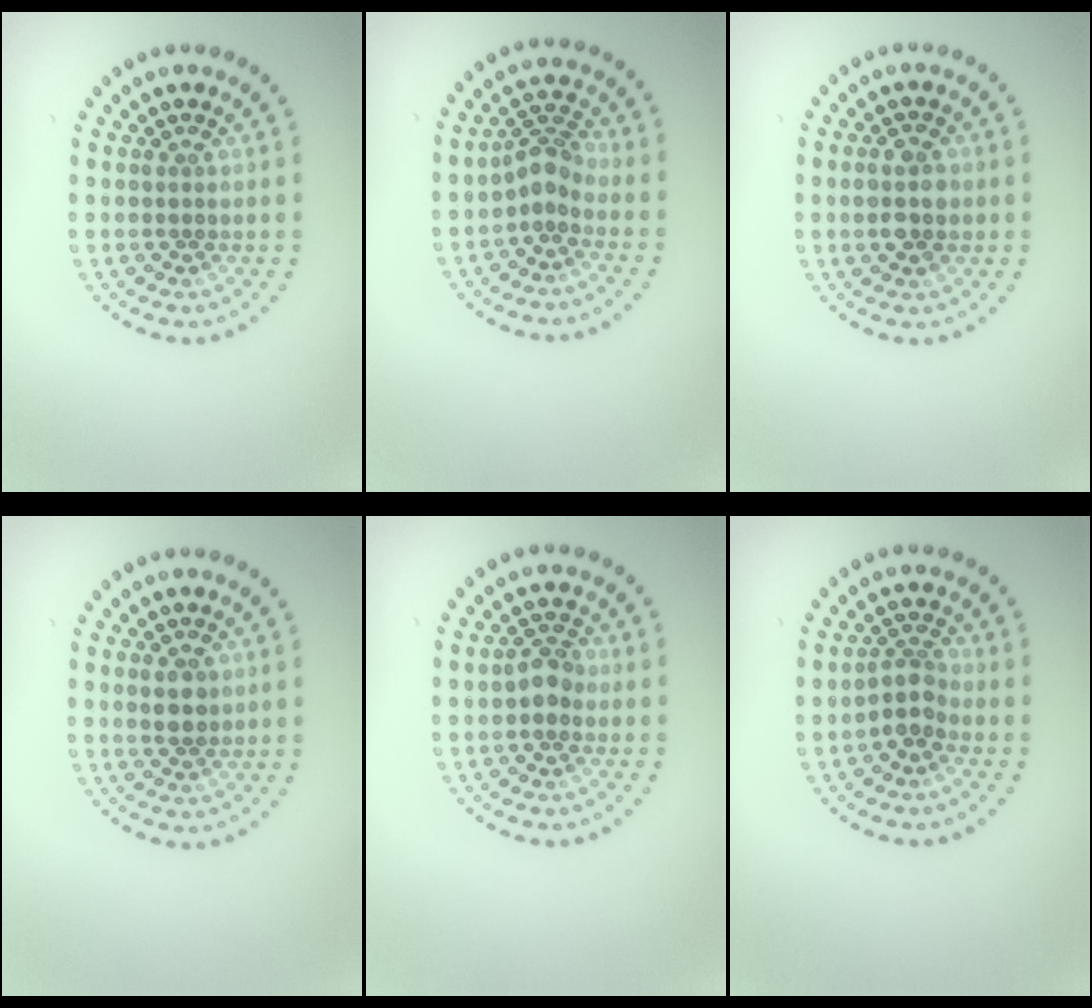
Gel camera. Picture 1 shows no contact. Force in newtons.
{"total": 2.2, "press": 1.8, "slide": 1.4}
{"total": 2.8, "press": 2.8, "slide": 0.0}
{"total": 1.8, "press": 1.8, "slide": 0.6}
{"total": 2.1, "press": 2.0, "slide": 0.5}
{"total": 2.2, "press": 1.8, "slide": 1.3}